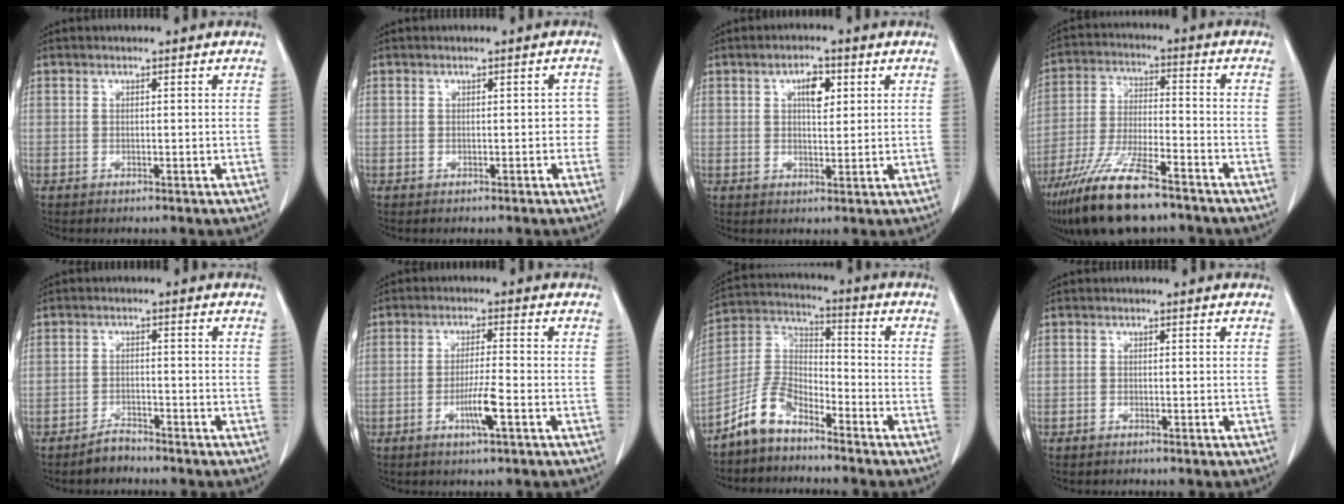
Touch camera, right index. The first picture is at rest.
{"total": 1.9, "force": [-0.3, 1.3, 1.4], "torque": [-0.003, 0.017, -0.004]}
{"total": 4.0, "force": [1.5, 1.8, 3.2], "torque": [-0.053, 0.003, 0.023]}
{"total": 14.4, "force": [-10.5, 2.8, 9.5], "torque": [-0.196, -0.030, -0.190]}
{"total": 2.4, "force": [-2.3, 0.7, 0.4], "torque": [-0.007, 0.000, -0.038]}
{"total": 5.0, "force": [-2.0, -0.2, 4.5], "torque": [-0.086, -0.008, -0.038]}
{"total": 8.0, "force": [-6.3, 3.3, 3.7], "torque": [-0.086, 0.019, -0.130]}
{"total": 0.6, "force": [-0.6, 0.2, 0.2], "torque": [-0.007, 0.000, -0.009]}